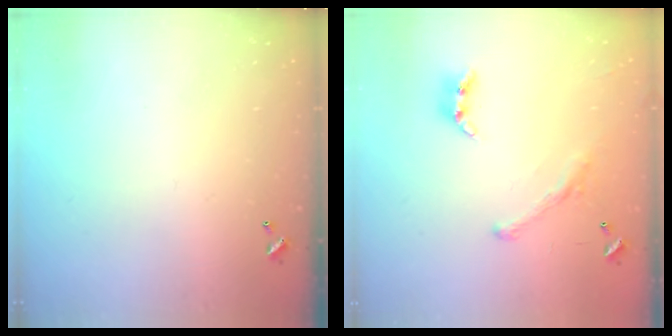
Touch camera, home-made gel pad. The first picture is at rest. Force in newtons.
{"total": 1.8, "press": 1.2, "slide": 1.3}